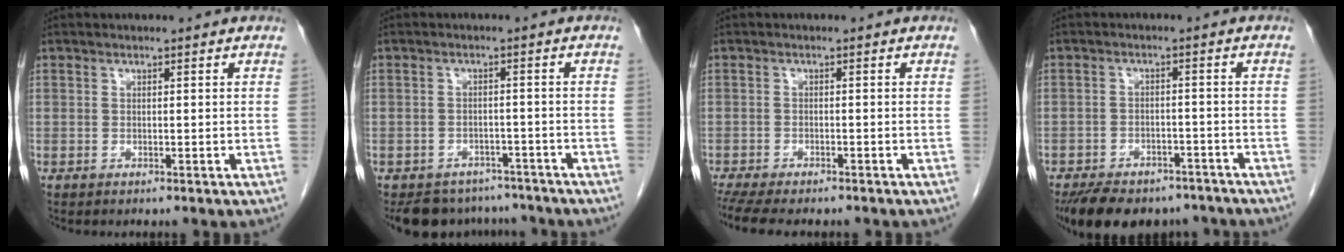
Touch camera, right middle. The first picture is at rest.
{"total": 8.6, "force": [-7.6, 3.9, 1.1], "torque": [-0.009, 0.008, -0.096]}
{"total": 9.7, "force": [-8.1, 2.4, 4.8], "torque": [-0.082, -0.007, -0.121]}
{"total": 14.5, "force": [-11.4, 6.7, 6.0], "torque": [-0.115, -0.003, -0.152]}